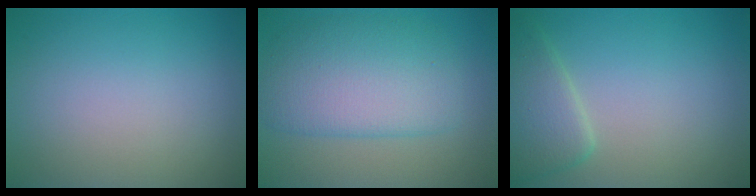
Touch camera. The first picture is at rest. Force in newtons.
{"total": 6.0, "press": 6.0, "slide": 0.2}
{"total": 3.3, "press": 3.3, "slide": 0.2}